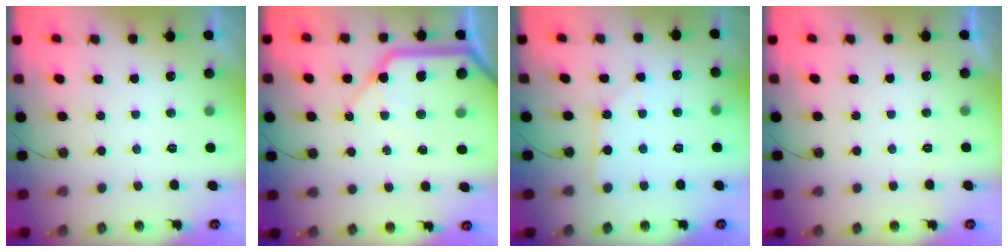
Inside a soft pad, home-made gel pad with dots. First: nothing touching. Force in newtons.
{"total": 16.2, "press": 16.1, "slide": 2.2}
{"total": 2.4, "press": 2.4, "slide": 0.2}
{"total": 0.0}